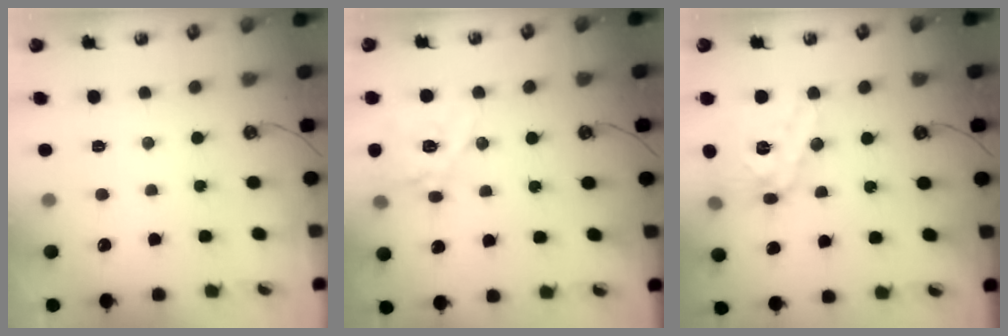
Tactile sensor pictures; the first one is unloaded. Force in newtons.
{"total": 15.7, "press": 15.5, "slide": 2.0}
{"total": 15.7, "press": 15.4, "slide": 2.9}